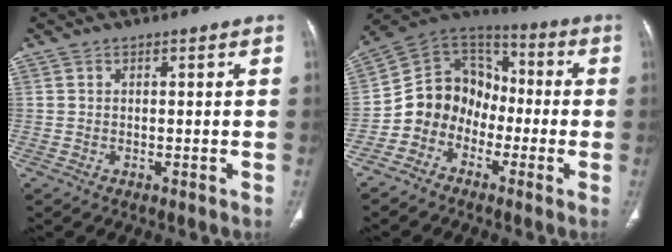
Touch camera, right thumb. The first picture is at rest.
{"total": 11.9, "force": [-4.1, 10.2, 4.6], "torque": [-0.043, 0.074, -0.090]}